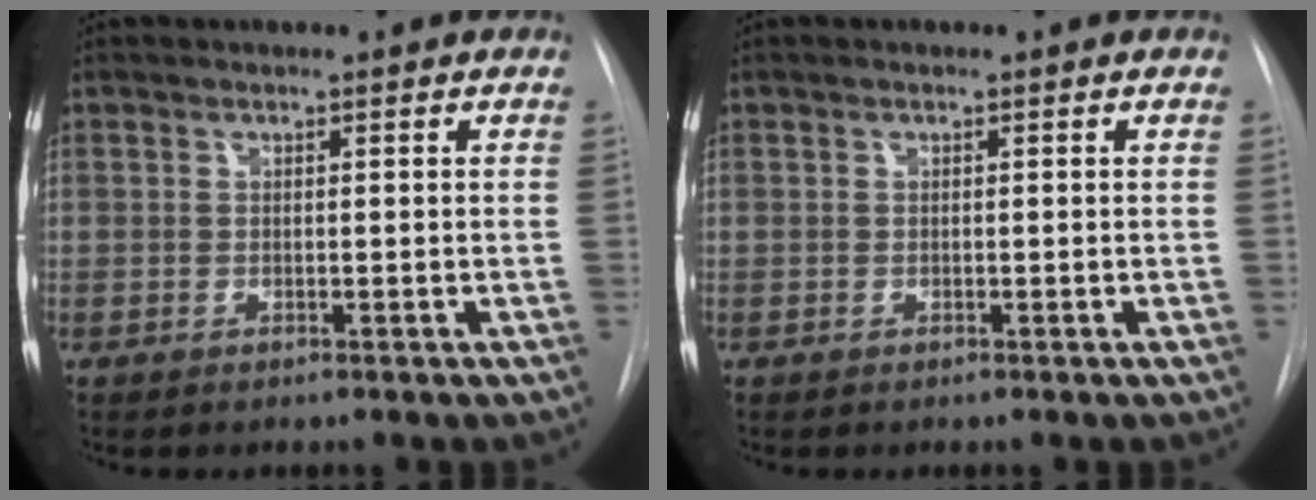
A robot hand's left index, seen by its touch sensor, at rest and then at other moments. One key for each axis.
{"total": 0.0}